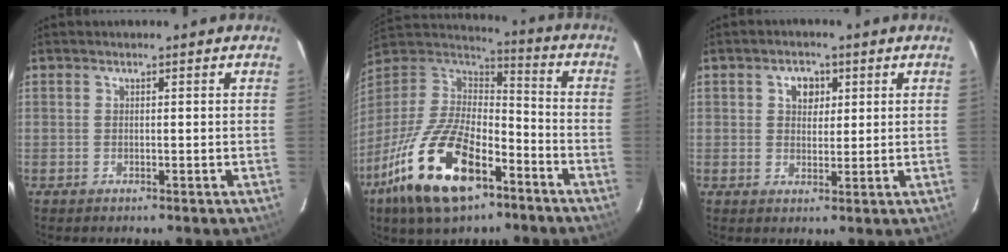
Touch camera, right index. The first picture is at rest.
{"total": 24.0, "force": [-13.1, 10.9, 16.9], "torque": [-0.347, -0.034, -0.231]}
{"total": 3.7, "force": [1.3, 3.0, 1.8], "torque": [-0.022, 0.010, 0.023]}